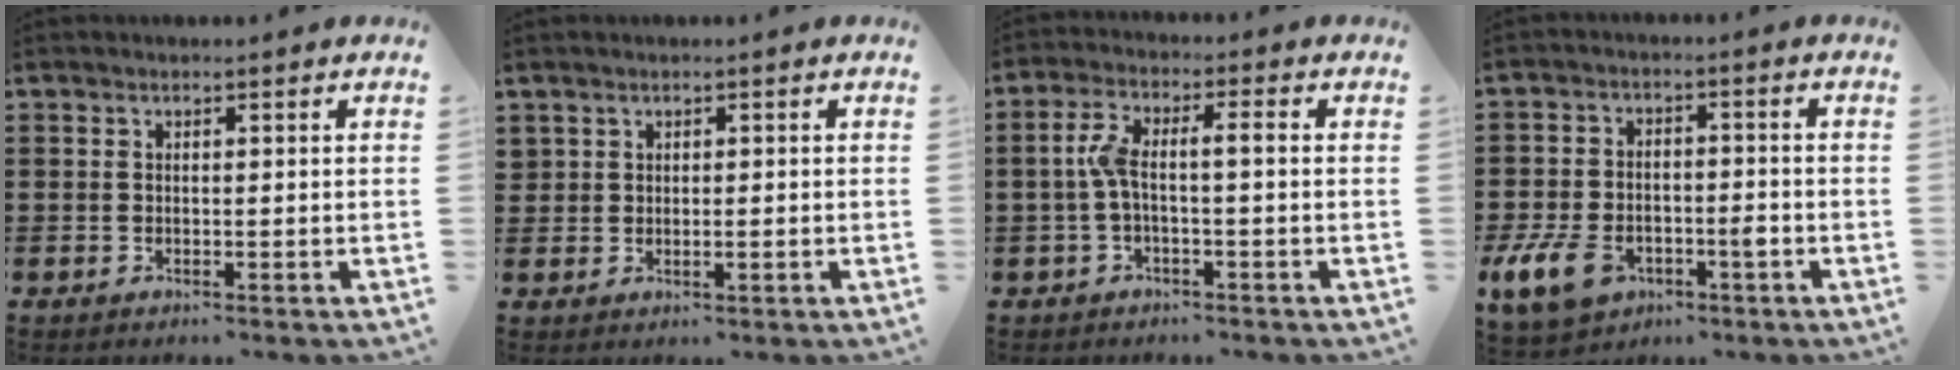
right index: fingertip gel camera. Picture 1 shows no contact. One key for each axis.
{"total": 1.0, "fx": 0.4, "fy": 0.6, "fz": 0.6, "tx": -0.014, "ty": 0.004, "tz": 0.007}
{"total": 5.2, "fx": -0.7, "fy": 1.2, "fz": 5.0, "tx": -0.111, "ty": -0.001, "tz": -0.023}
{"total": 8.0, "fx": -3.8, "fy": 4.6, "fz": 5.4, "tx": -0.137, "ty": 0.000, "tz": -0.076}